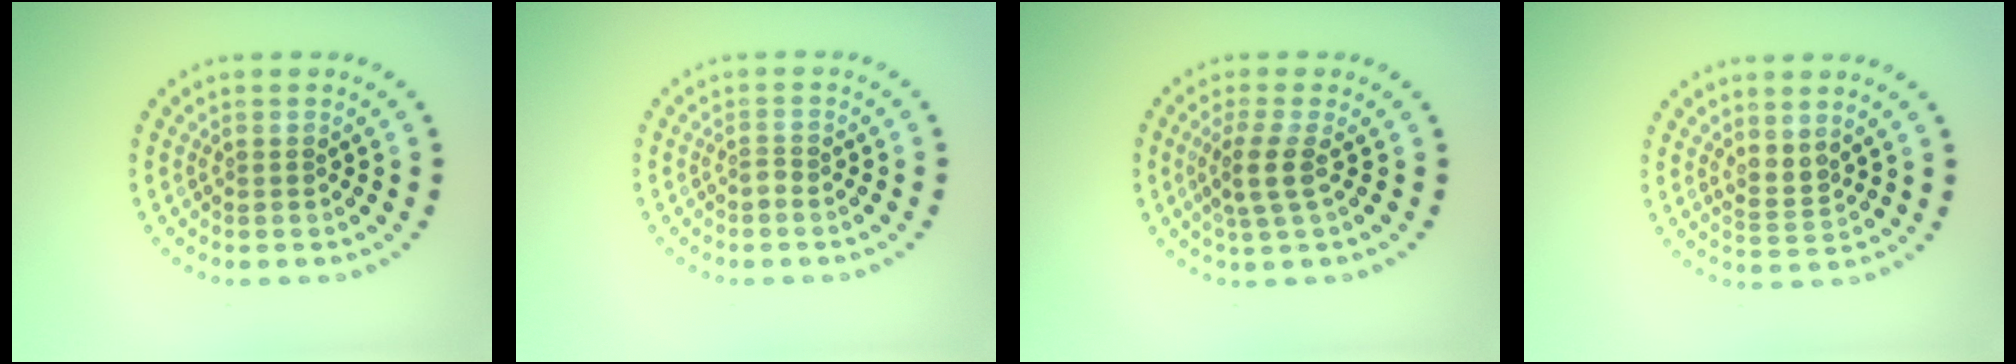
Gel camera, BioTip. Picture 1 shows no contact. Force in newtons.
{"total": 0.9, "press": 0.5, "slide": 0.8}
{"total": 2.7, "press": 2.2, "slide": 1.6}
{"total": 2.0, "press": 1.4, "slide": 1.3}